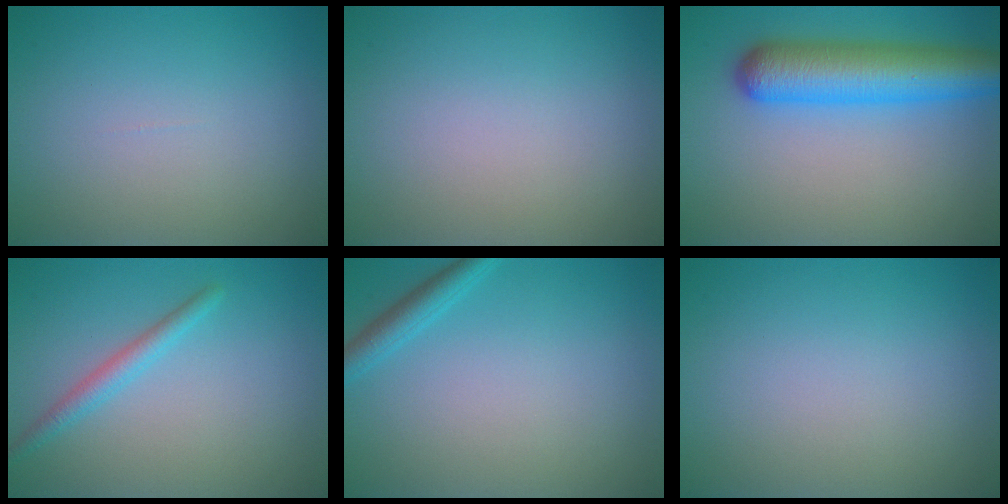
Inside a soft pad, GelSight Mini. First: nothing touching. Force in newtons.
{"total": 0.0}
{"total": 7.5, "press": 7.5, "slide": 0.2}
{"total": 1.9, "press": 1.9, "slide": 0.2}
{"total": 2.0, "press": 2.0, "slide": 0.2}
{"total": 0.0}